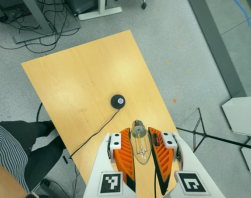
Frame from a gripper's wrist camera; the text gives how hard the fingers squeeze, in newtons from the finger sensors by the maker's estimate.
{"total": 22.2, "left": 24.8, "right": 19.6}